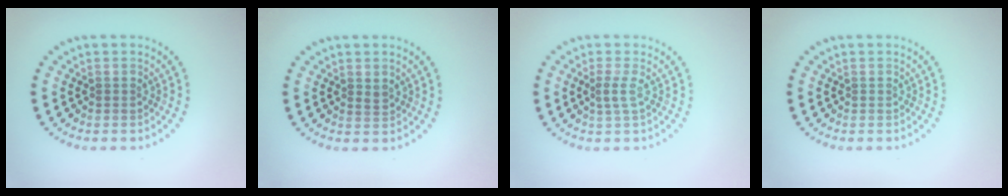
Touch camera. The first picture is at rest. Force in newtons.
{"total": 0.9, "press": 0.8, "slide": 0.3}
{"total": 1.2, "press": 1.0, "slide": 0.8}
{"total": 0.0}